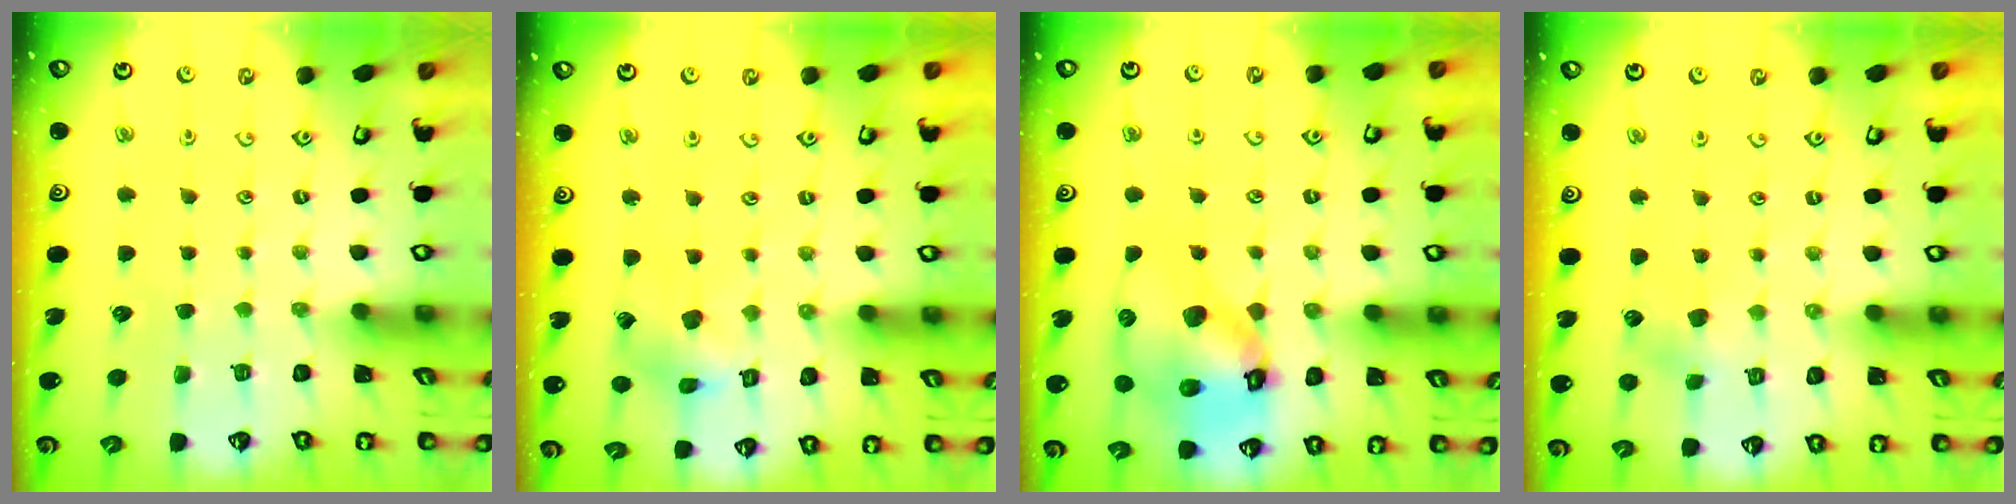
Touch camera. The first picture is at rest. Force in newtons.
{"total": 6.8, "press": 6.8, "slide": 0.7}
{"total": 17.7, "press": 17.5, "slide": 2.7}
{"total": 6.1, "press": 6.1, "slide": 0.3}